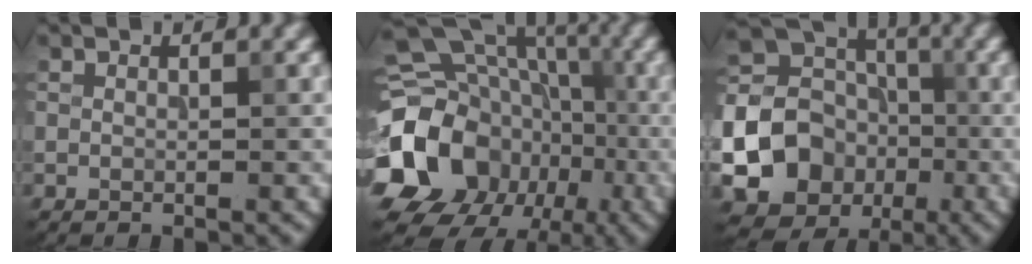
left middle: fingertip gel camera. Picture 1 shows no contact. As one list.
[{"total": 21.9, "force": [-6.1, 19.1, 8.8], "torque": [-0.186, -0.020, -0.132]}, {"total": 20.2, "force": [-5.5, 18.6, 5.7], "torque": [-0.160, -0.026, -0.121]}]